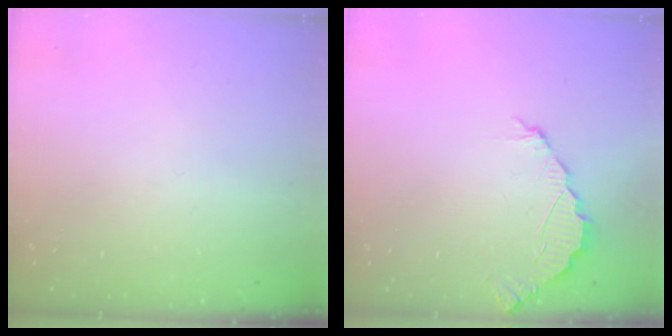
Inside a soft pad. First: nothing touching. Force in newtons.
{"total": 2.2, "press": 2.2, "slide": 0.2}